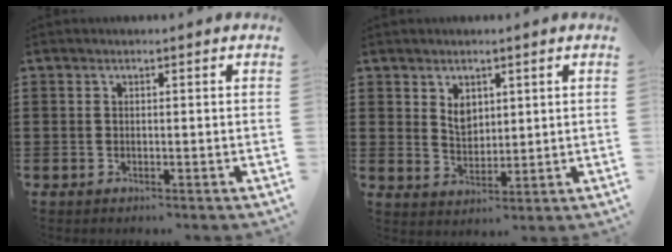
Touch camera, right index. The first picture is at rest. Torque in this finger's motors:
{"motor_torque": [0.04, 0.03, 0.14, 0.05]}